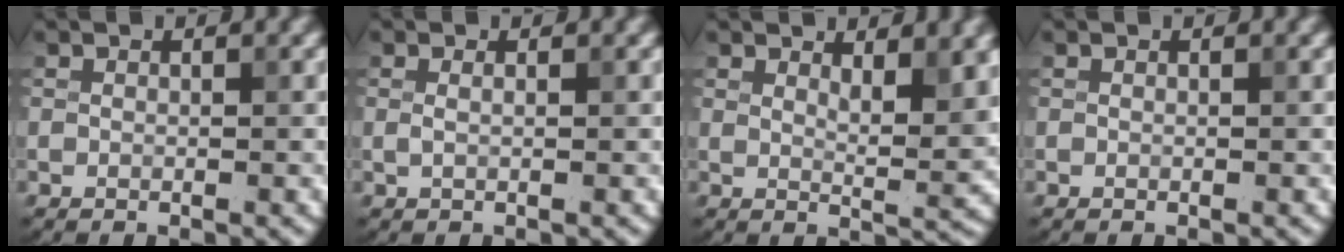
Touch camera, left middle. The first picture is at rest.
{"total": 0.6, "force": [0.2, 0.2, 0.6], "torque": [-0.013, 0.001, 0.001]}
{"total": 4.1, "force": [2.5, 1.2, 3.0], "torque": [-0.041, -0.007, 0.041]}
{"total": 0.0}